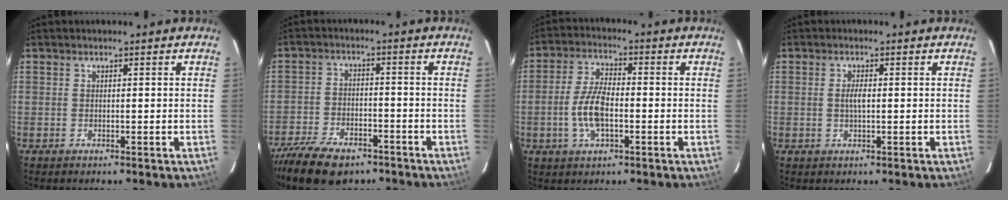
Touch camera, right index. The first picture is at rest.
{"total": 14.5, "force": [-10.7, 6.5, 7.3], "torque": [-0.175, -0.022, -0.183]}
{"total": 8.0, "force": [-2.0, 3.4, 6.9], "torque": [-0.146, 0.004, -0.037]}
{"total": 2.0, "force": [0.0, 0.6, 1.9], "torque": [-0.038, 0.000, 0.000]}